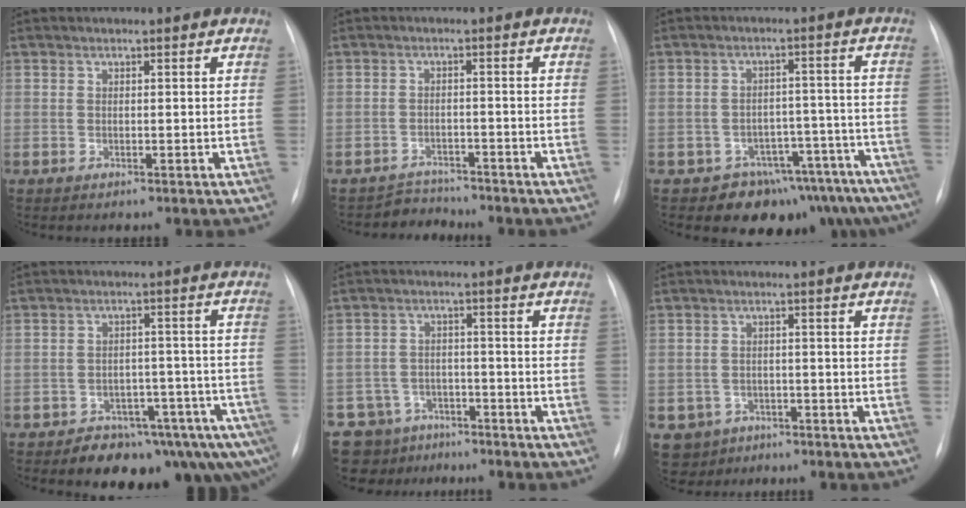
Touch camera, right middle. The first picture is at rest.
{"total": 3.3, "force": [-3.0, 0.6, -1.3], "torque": [0.025, -0.004, -0.047]}
{"total": 13.0, "force": [-10.8, 6.9, 2.2], "torque": [0.009, 0.058, -0.130]}
{"total": 12.5, "force": [-9.2, 5.0, 6.8], "torque": [-0.048, 0.033, -0.121]}
{"total": 8.5, "force": [-6.5, 5.5, 0.5], "torque": [-0.008, 0.023, -0.094]}
{"total": 5.1, "force": [-2.9, 4.2, 0.4], "torque": [-0.001, 0.008, -0.039]}